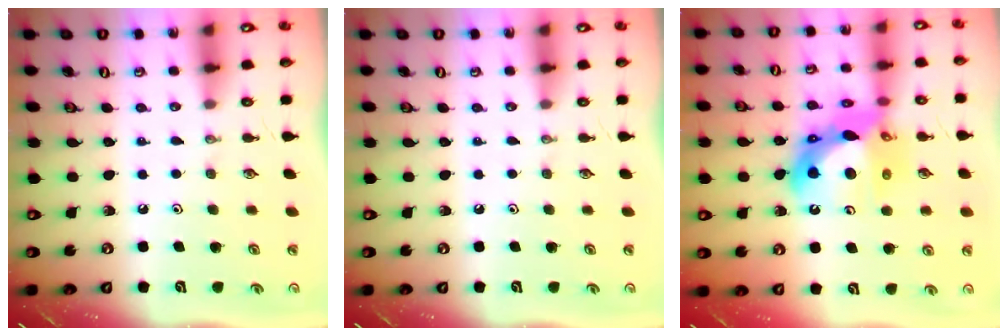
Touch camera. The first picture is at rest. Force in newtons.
{"total": 0.0}
{"total": 17.0, "press": 16.9, "slide": 1.8}